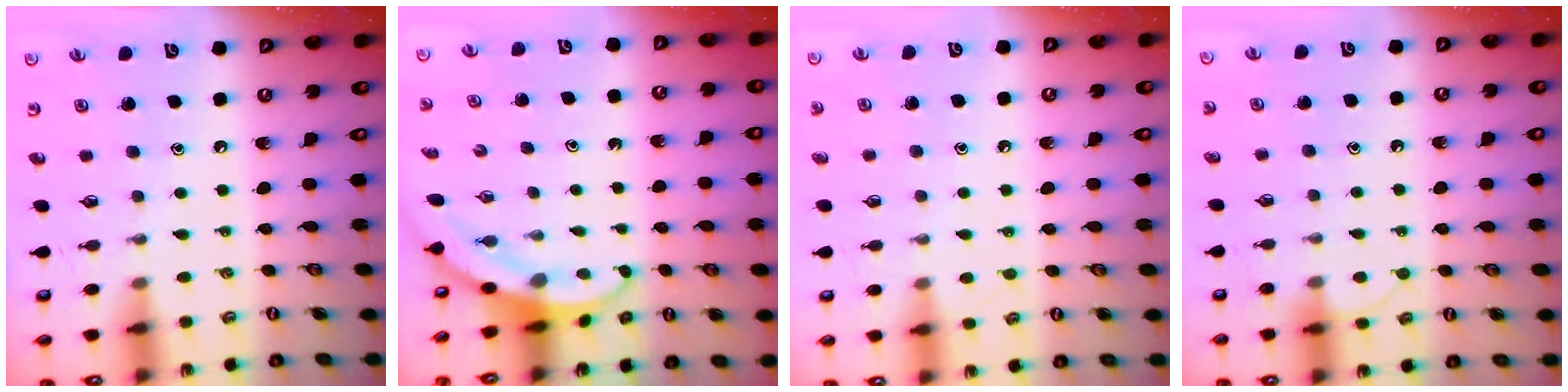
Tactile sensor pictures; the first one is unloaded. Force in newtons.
{"total": 3.1, "press": 3.1, "slide": 0.2}
{"total": 7.0, "press": 7.0, "slide": 0.8}
{"total": 5.6, "press": 5.6, "slide": 0.5}